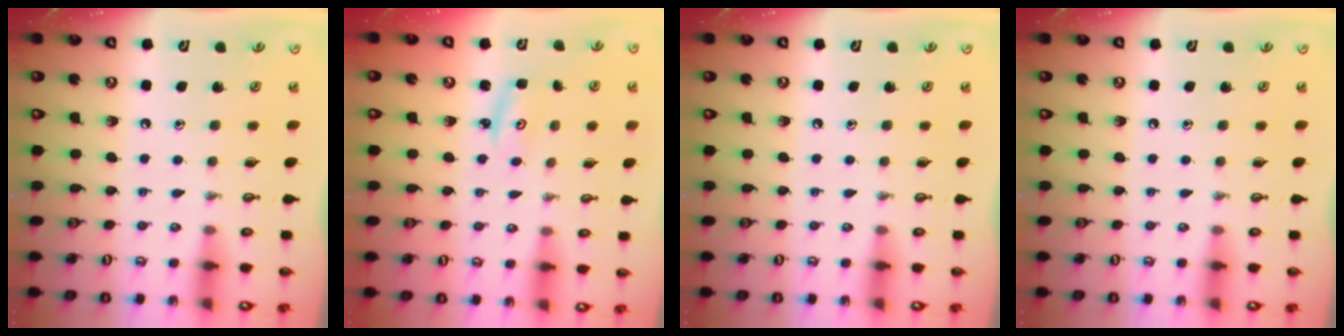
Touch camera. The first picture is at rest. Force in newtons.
{"total": 2.6, "press": 2.6, "slide": 0.2}
{"total": 0.0}
{"total": 0.0}